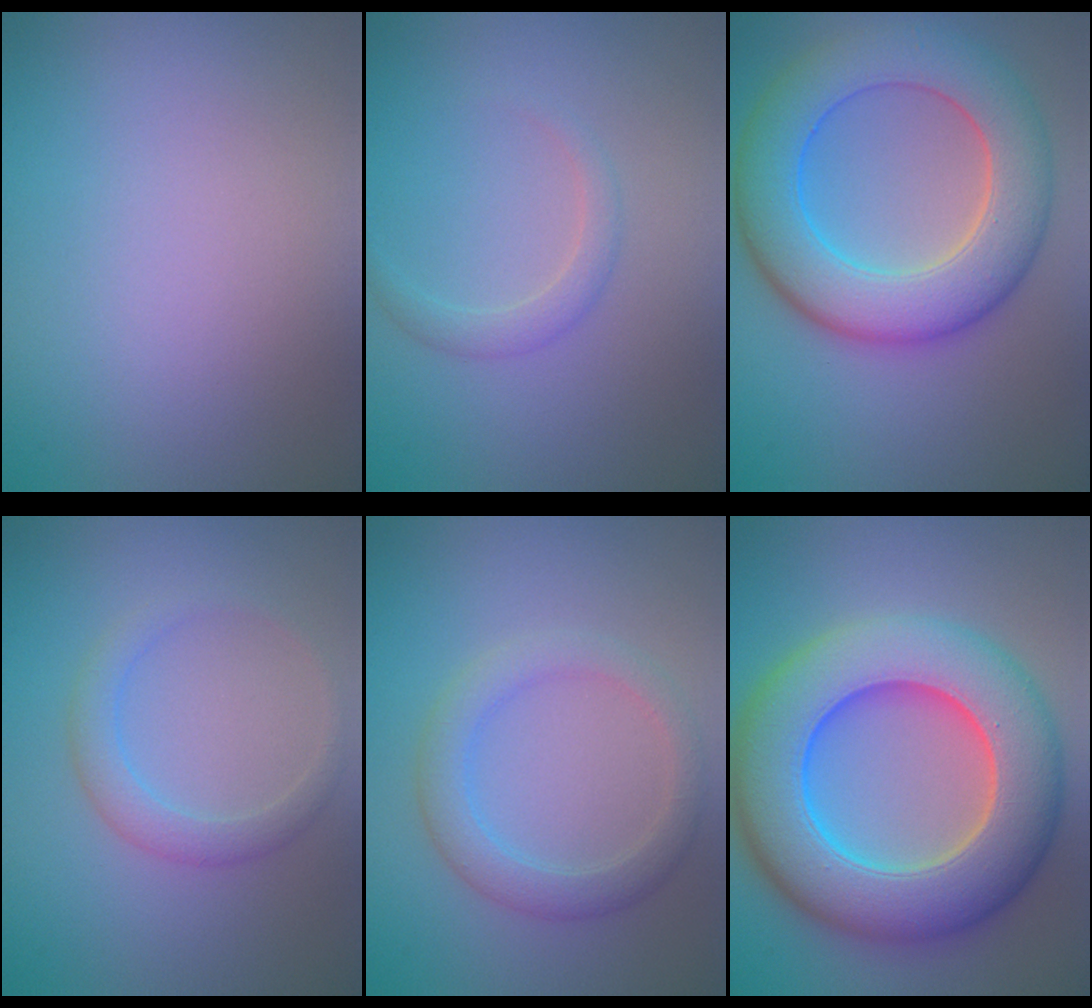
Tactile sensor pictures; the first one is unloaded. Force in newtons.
{"total": 1.6, "press": 1.6, "slide": 0.1}
{"total": 9.1, "press": 9.1, "slide": 0.5}
{"total": 2.2, "press": 2.2, "slide": 0.1}
{"total": 3.1, "press": 3.1, "slide": 0.1}
{"total": 13.2, "press": 13.1, "slide": 0.3}